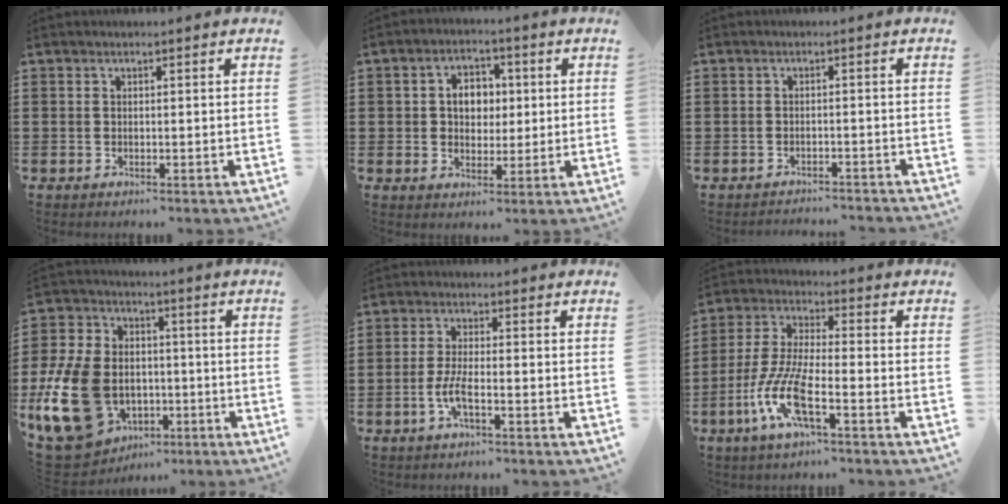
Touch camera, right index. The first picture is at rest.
{"total": 4.9, "force": [0.4, 3.9, 2.9], "torque": [-0.062, 0.012, 0.000]}
{"total": 1.8, "force": [-1.8, 0.1, -0.3], "torque": [0.001, 0.003, -0.040]}
{"total": 16.7, "force": [-4.2, 12.2, 10.6], "torque": [-0.275, 0.017, -0.078]}
{"total": 3.8, "force": [-1.7, 0.7, 3.3], "torque": [-0.078, -0.005, -0.037]}
{"total": 9.4, "force": [-4.5, 2.3, 8.0], "torque": [-0.198, -0.014, -0.091]}